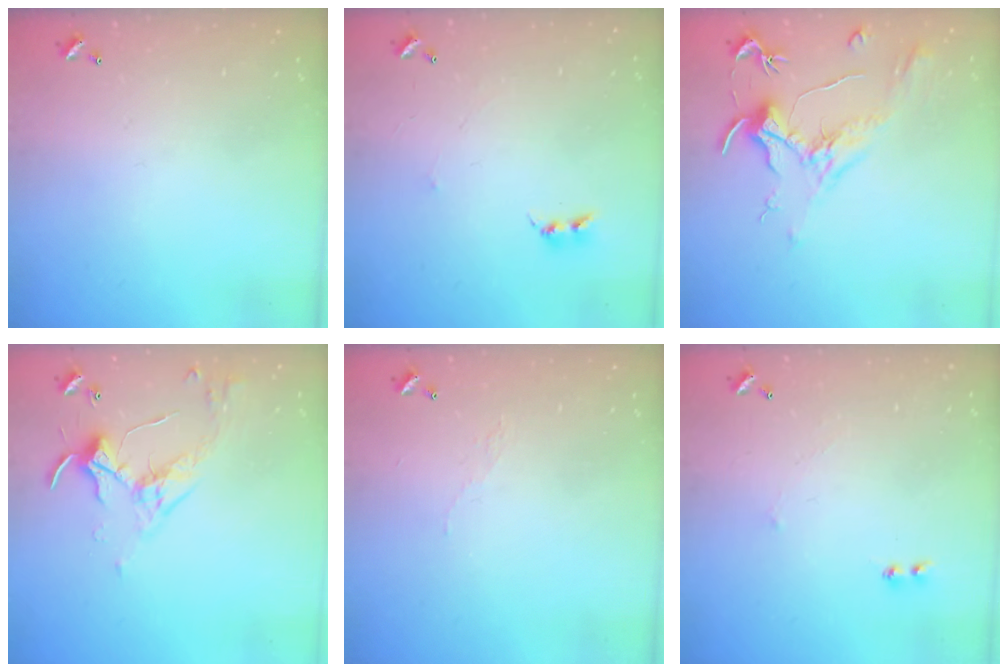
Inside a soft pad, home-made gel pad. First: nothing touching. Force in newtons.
{"total": 2.4, "press": 2.4, "slide": 0.4}
{"total": 1.8, "press": 1.6, "slide": 0.9}
{"total": 3.5, "press": 3.4, "slide": 0.7}
{"total": 2.9, "press": 2.9, "slide": 0.5}
{"total": 2.9, "press": 2.9, "slide": 0.4}